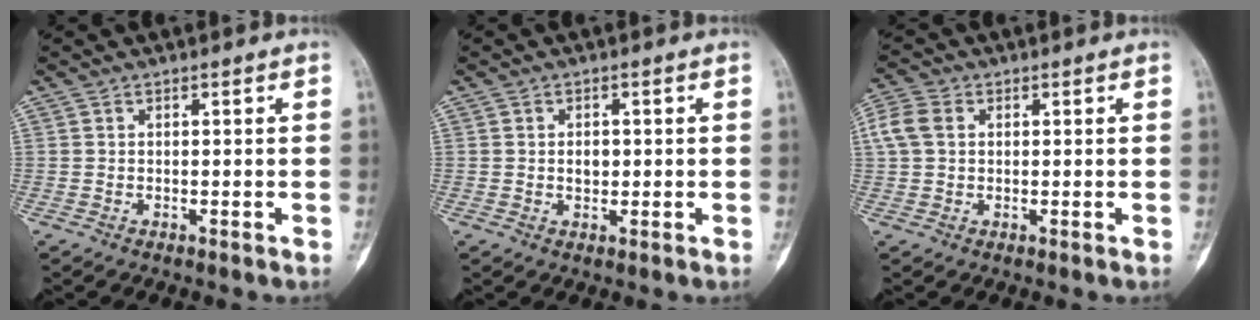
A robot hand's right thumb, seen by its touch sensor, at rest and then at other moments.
{"total": 2.2, "force": [0.1, 1.6, 1.6], "torque": [-0.016, 0.002, 0.003]}
{"total": 5.5, "force": [1.1, 4.1, 3.5], "torque": [-0.090, 0.017, 0.020]}